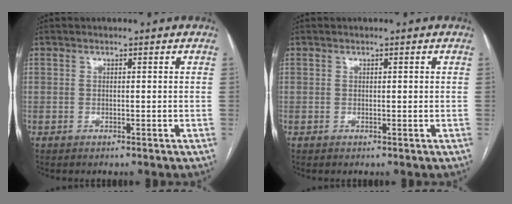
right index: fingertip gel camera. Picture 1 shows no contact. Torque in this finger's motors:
{"motor_torque": [0.06, 0.15, -0.03, -0.01]}